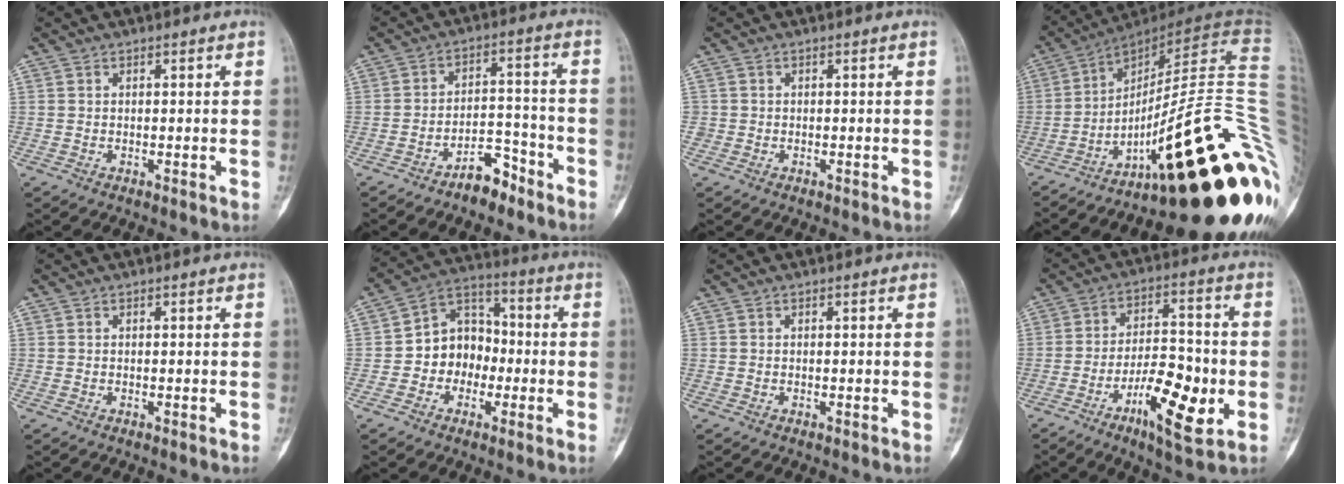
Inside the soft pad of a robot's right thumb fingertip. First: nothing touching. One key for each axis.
{"total": 6.7, "fx": -5.1, "fy": 2.9, "fz": 3.1, "tx": -0.039, "ty": 0.055, "tz": -0.085}
{"total": 0.7, "fx": -0.4, "fy": 0.6, "fz": 0.0, "tx": 0.002, "ty": 0.004, "tz": -0.012}
{"total": 34.4, "fx": -11.3, "fy": 7.2, "fz": 31.6, "tx": -0.361, "ty": 0.068, "tz": -0.169}
{"total": 0.0}
{"total": 10.4, "fx": -1.9, "fy": 8.5, "fz": 5.7, "tx": -0.050, "ty": 0.042, "tz": -0.047}
{"total": 0.0}
{"total": 13.6, "fx": -4.6, "fy": 4.9, "fz": 11.8, "tx": -0.182, "ty": 0.020, "tz": -0.072}